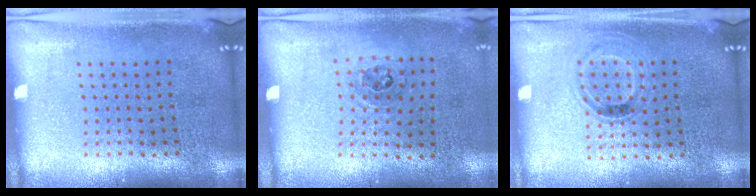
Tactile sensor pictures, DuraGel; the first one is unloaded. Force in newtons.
{"total": 1.1, "press": 0.7, "slide": 0.9}
{"total": 0.9, "press": 0.8, "slide": 0.3}